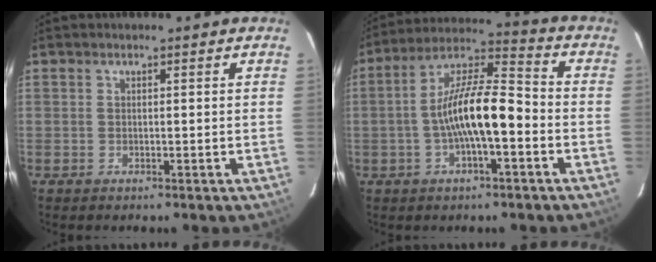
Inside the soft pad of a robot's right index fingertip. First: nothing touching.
{"total": 12.5, "force": [-3.1, 3.3, 11.6], "torque": [-0.218, 0.015, -0.058]}